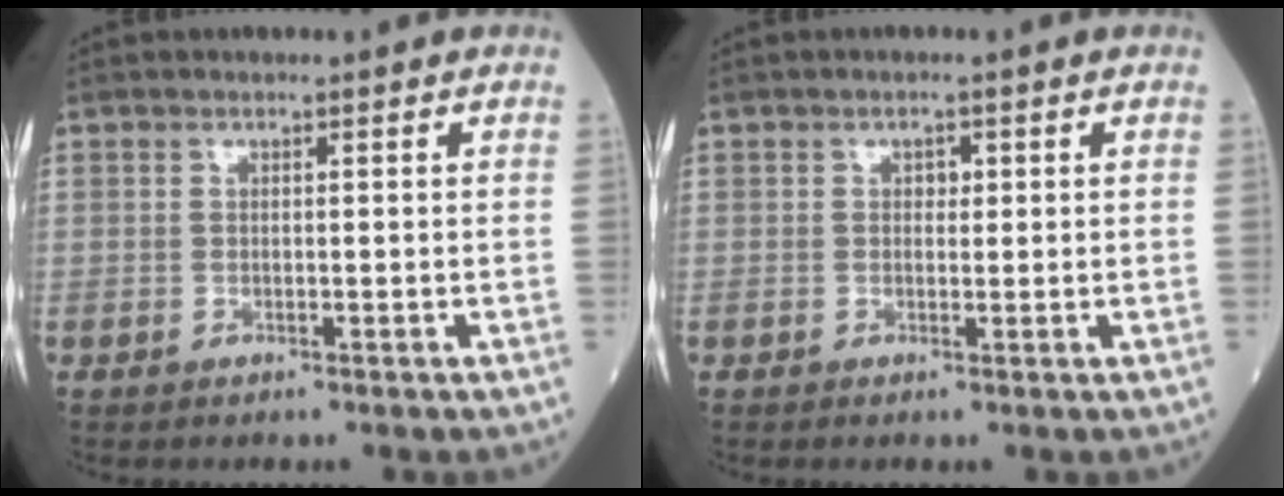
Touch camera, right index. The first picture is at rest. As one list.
[{"total": 1.3, "force": [0.4, 0.9, 0.9], "torque": [-0.009, 0.000, 0.004]}]